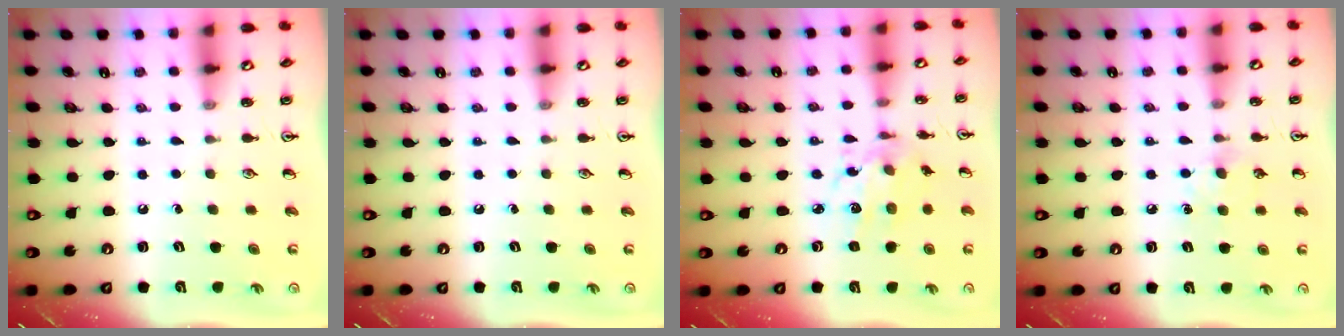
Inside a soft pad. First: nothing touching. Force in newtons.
{"total": 0.0}
{"total": 8.5, "press": 8.4, "slide": 0.7}
{"total": 6.4, "press": 6.4, "slide": 0.8}